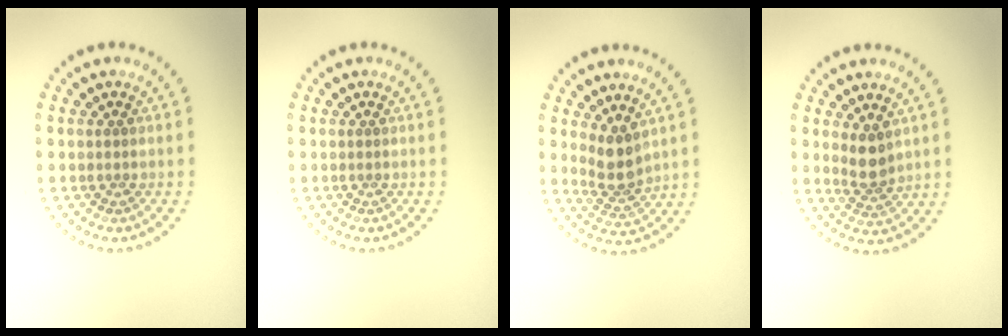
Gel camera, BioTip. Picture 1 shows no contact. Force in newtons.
{"total": 0.0}
{"total": 2.9, "press": 2.3, "slide": 1.7}
{"total": 2.4, "press": 1.9, "slide": 1.4}